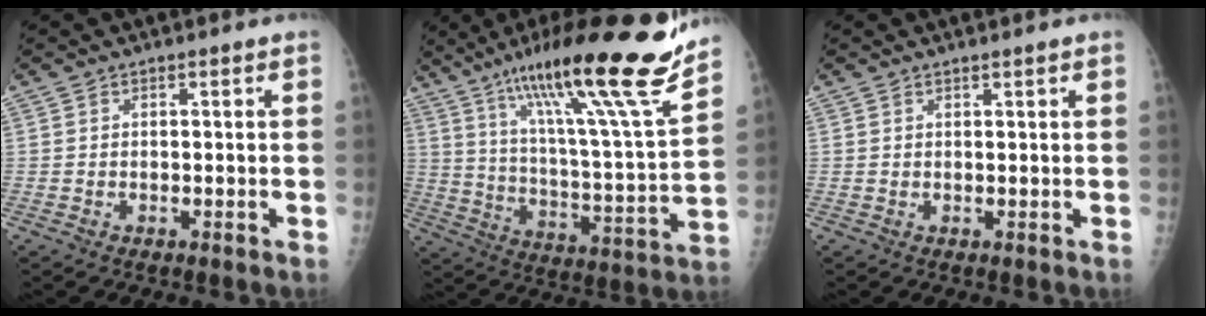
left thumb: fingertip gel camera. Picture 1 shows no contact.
{"total": 26.1, "force": [18.5, 2.0, 18.3], "torque": [-0.276, -0.075, 0.298]}
{"total": 0.6, "force": [0.5, 0.0, 0.3], "torque": [-0.007, -0.003, 0.010]}